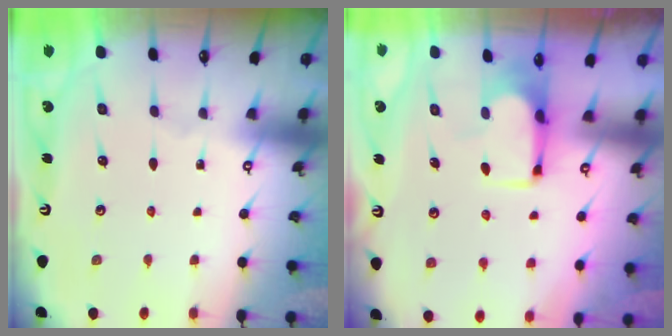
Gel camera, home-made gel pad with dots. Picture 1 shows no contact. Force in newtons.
{"total": 3.5, "press": 3.5, "slide": 0.2}